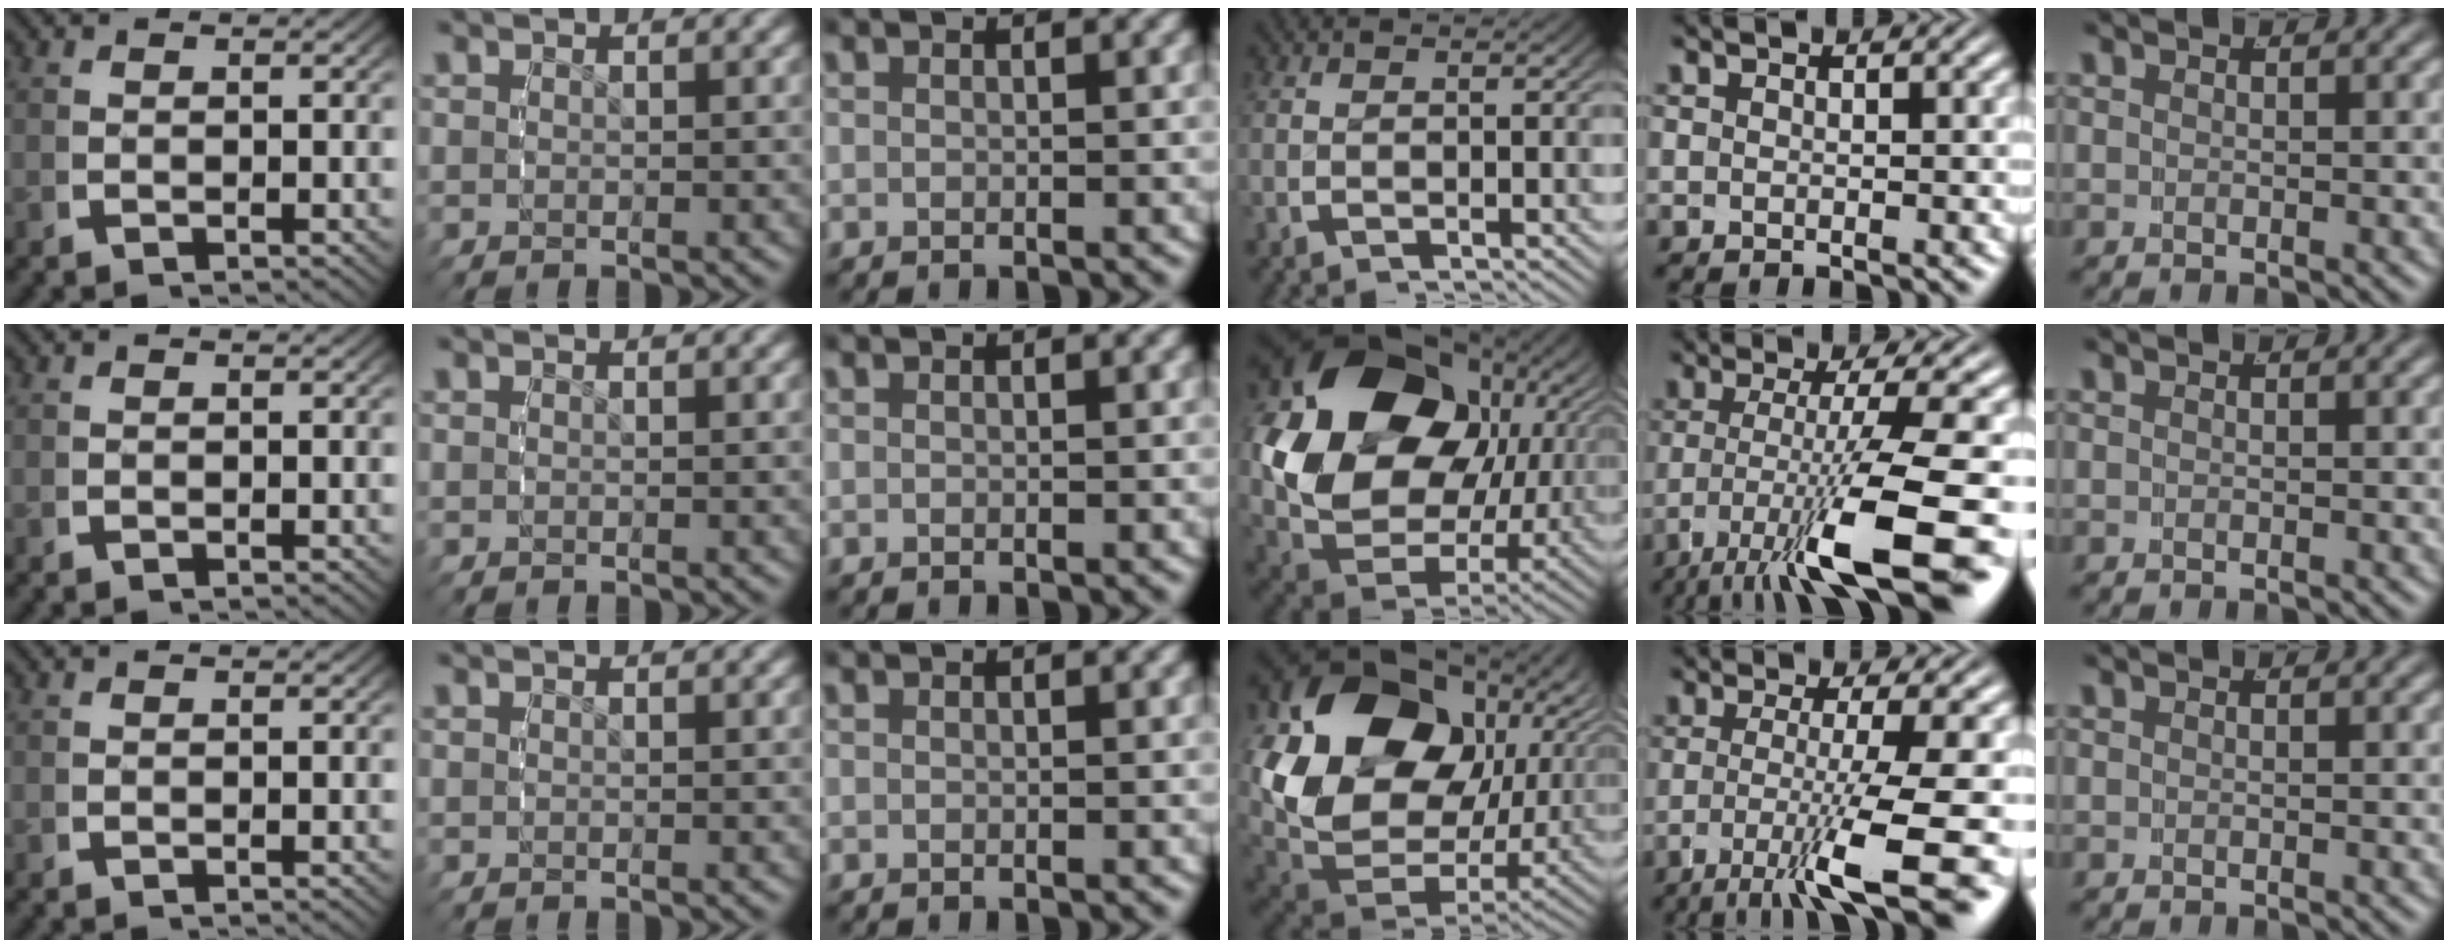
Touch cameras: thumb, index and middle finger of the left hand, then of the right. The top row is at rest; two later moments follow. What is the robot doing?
{"motion": "grasp_and_lifting", "object": "ethernet cable"}